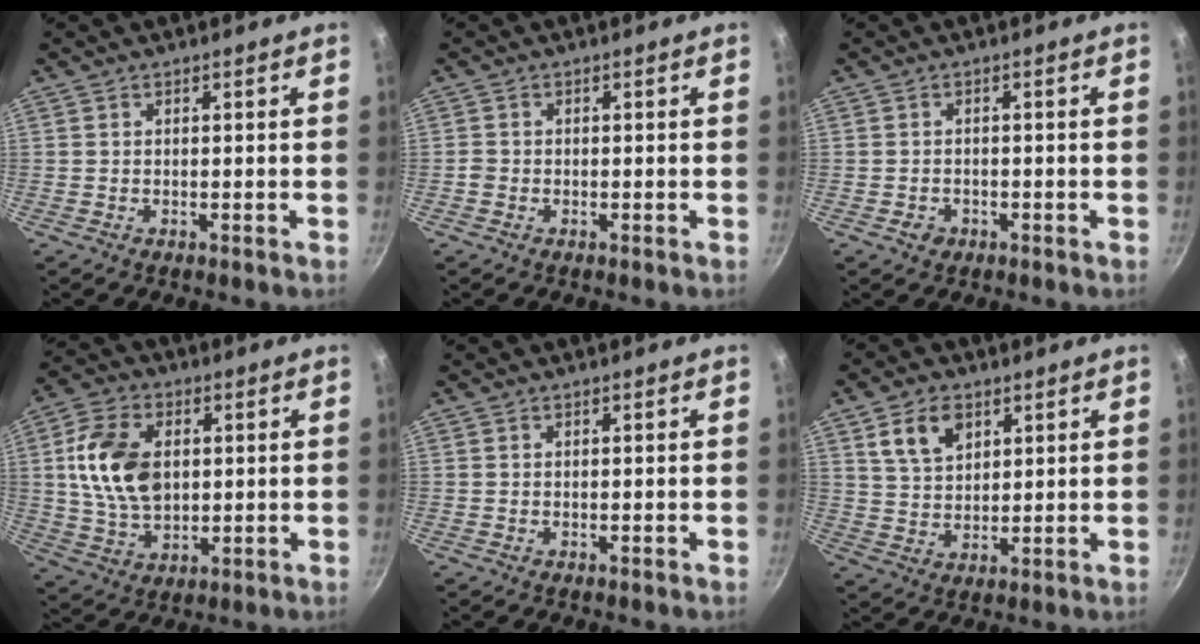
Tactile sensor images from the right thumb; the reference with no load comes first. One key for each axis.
{"total": 1.1, "fx": -0.5, "fy": 0.9, "fz": 0.3, "tx": -0.005, "ty": 0.002, "tz": -0.010}
{"total": 2.1, "fx": -1.0, "fy": 1.7, "fz": 0.8, "tx": -0.011, "ty": 0.007, "tz": -0.011}
{"total": 14.2, "fx": 2.1, "fy": 9.4, "fz": 10.4, "tx": -0.177, "ty": -0.002, "tz": 0.040}
{"total": 0.0}
{"total": 7.9, "fx": 3.8, "fy": 5.1, "fz": 4.6, "tx": -0.066, "ty": -0.012, "tz": 0.074}